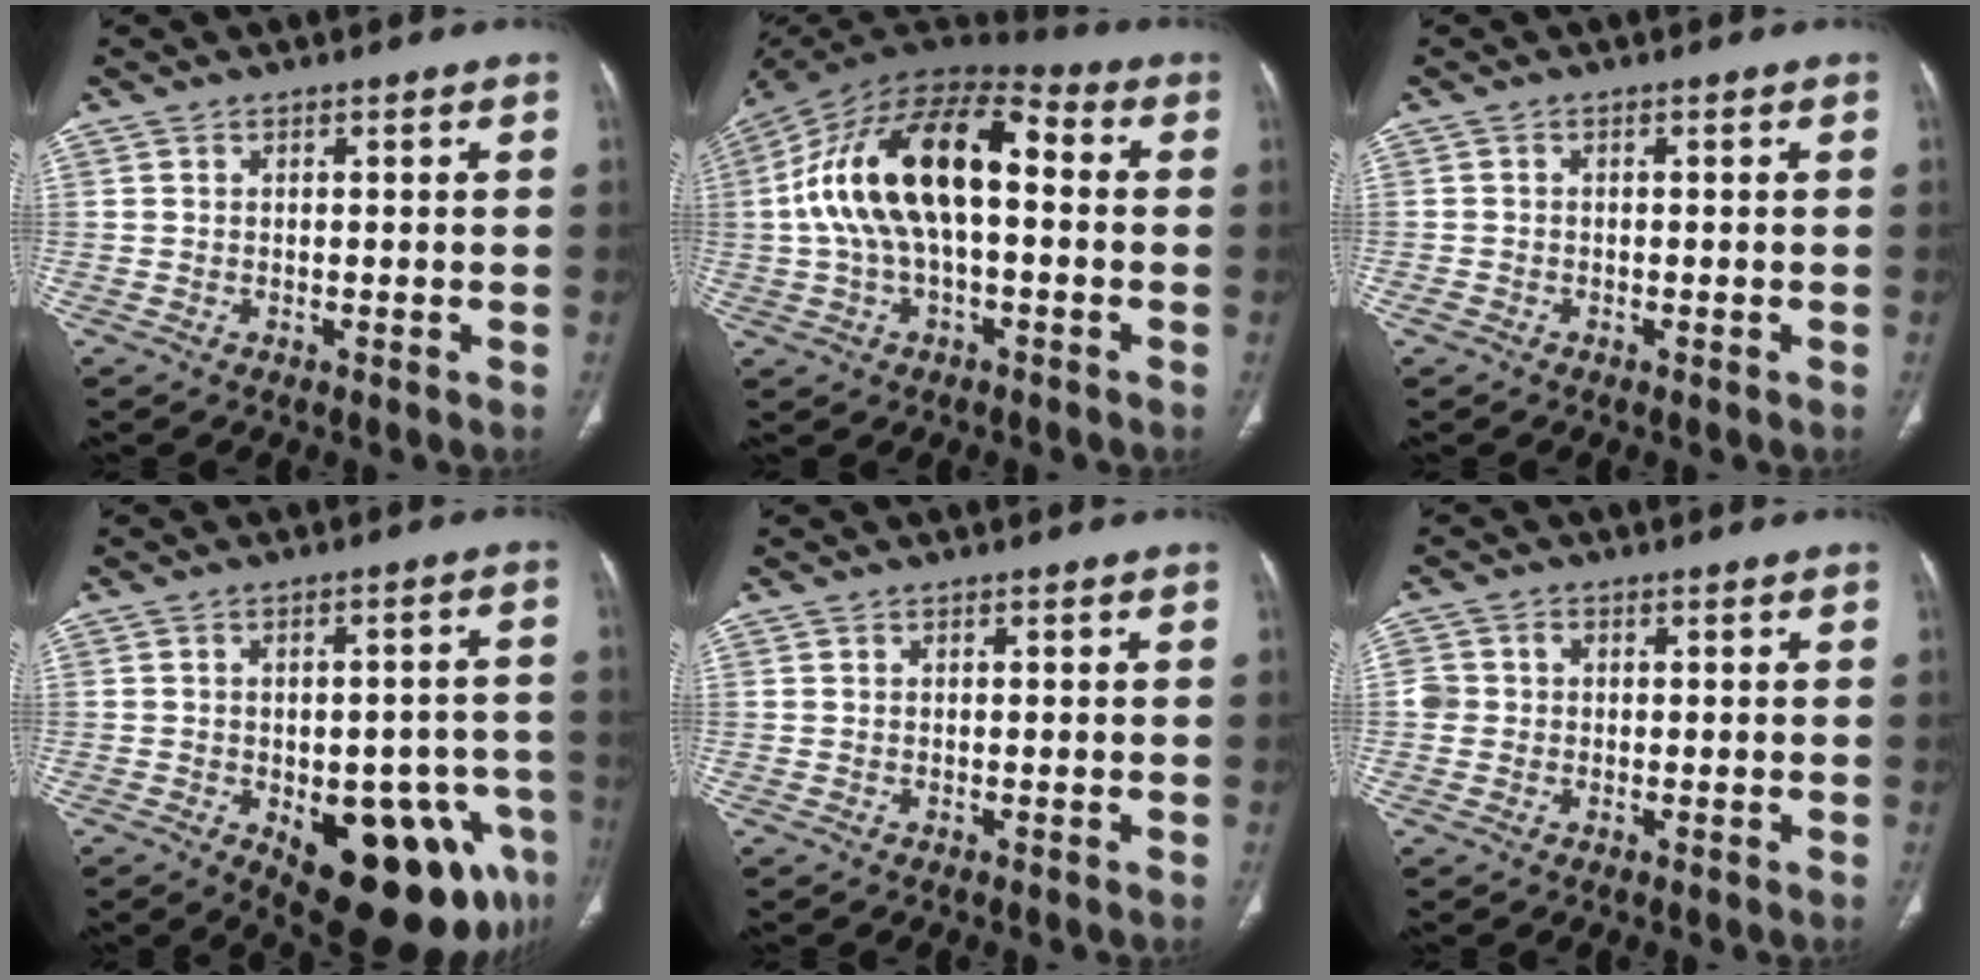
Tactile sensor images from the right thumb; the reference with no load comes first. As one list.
[{"total": 20.5, "force": [1.2, 10.3, 17.7], "torque": [-0.327, 0.048, 0.010]}, {"total": 1.1, "force": [-0.7, 0.8, 0.2], "torque": [-0.004, 0.002, -0.016]}, {"total": 20.4, "force": [-8.1, 9.4, 16.2], "torque": [-0.146, 0.022, -0.087]}, {"total": 0.0}, {"total": 3.2, "force": [0.1, 2.9, 1.1], "torque": [-0.013, 0.011, 0.003]}]